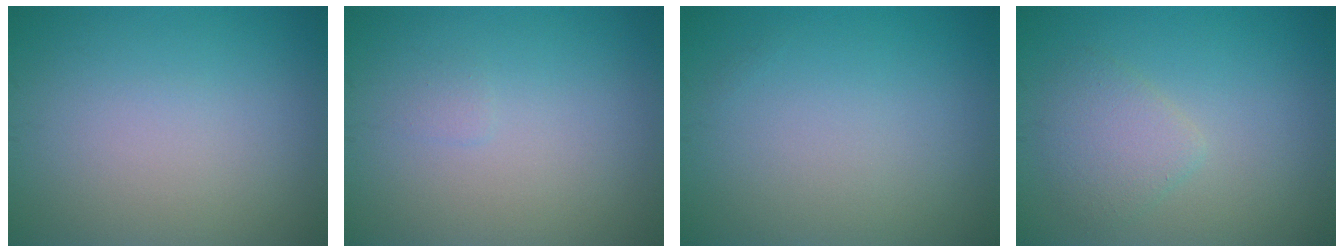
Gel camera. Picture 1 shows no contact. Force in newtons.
{"total": 0.5, "press": 0.5, "slide": 0.0}
{"total": 0.0}
{"total": 2.5, "press": 2.5, "slide": 0.2}